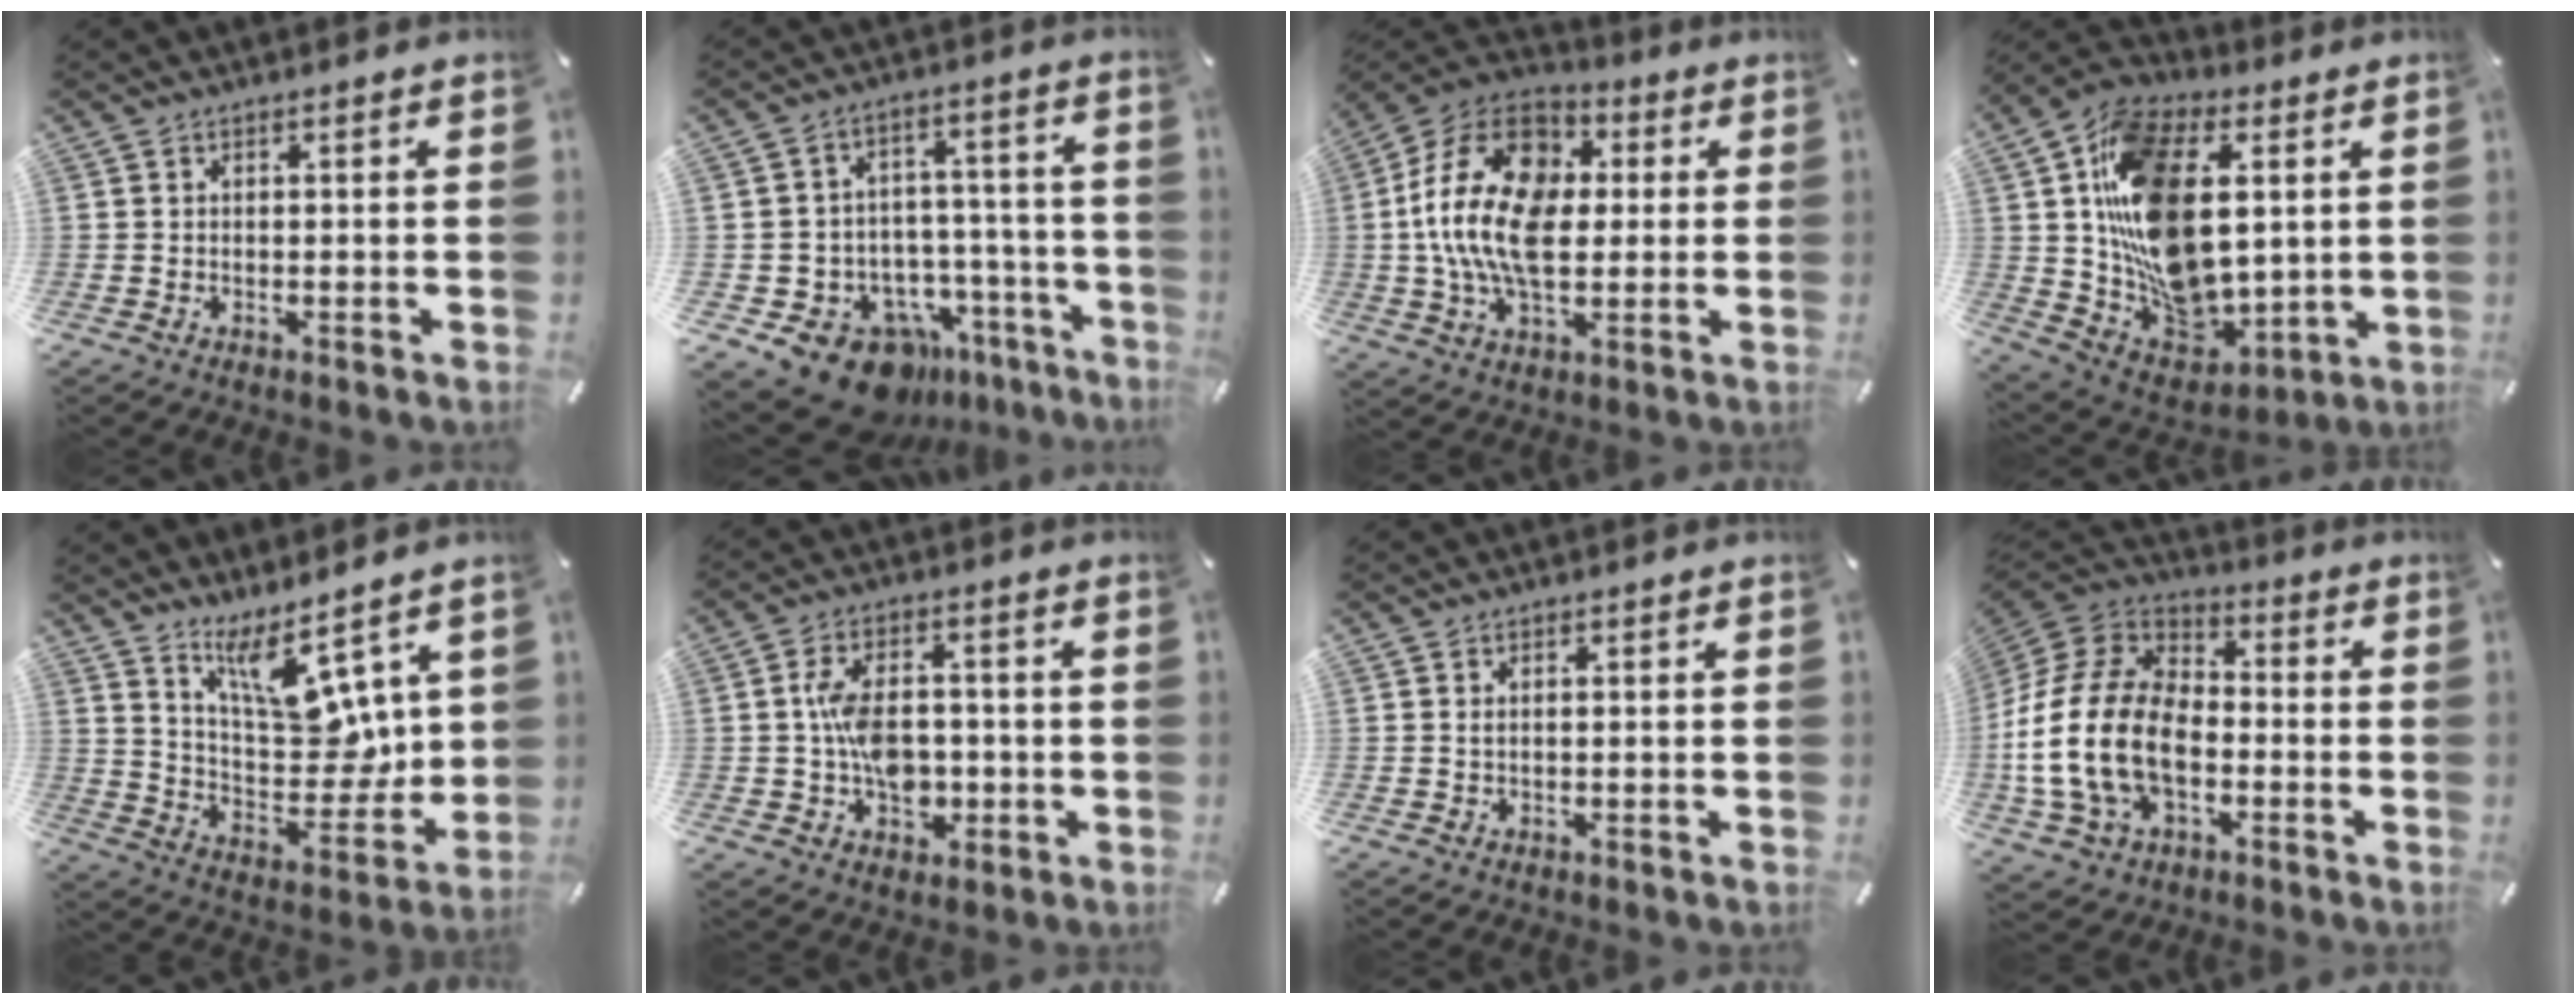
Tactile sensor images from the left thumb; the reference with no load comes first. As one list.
[{"total": 14.7, "force": [-9.9, 8.6, 6.5], "torque": [-0.092, 0.064, -0.158]}, {"total": 20.0, "force": [0.5, 13.6, 14.7], "torque": [-0.305, 0.014, 0.005]}, {"total": 23.9, "force": [3.9, 16.8, 16.6], "torque": [-0.306, -0.019, 0.076]}, {"total": 14.4, "force": [9.4, 6.5, 8.8], "torque": [-0.131, -0.074, 0.173]}, {"total": 10.1, "force": [-1.1, 7.1, 7.1], "torque": [-0.126, 0.010, -0.017]}, {"total": 0.8, "force": [0.1, 0.4, 0.6], "torque": [-0.013, 0.002, 0.001]}, {"total": 20.3, "force": [-5.8, 13.8, 13.7], "torque": [-0.295, 0.036, -0.101]}]